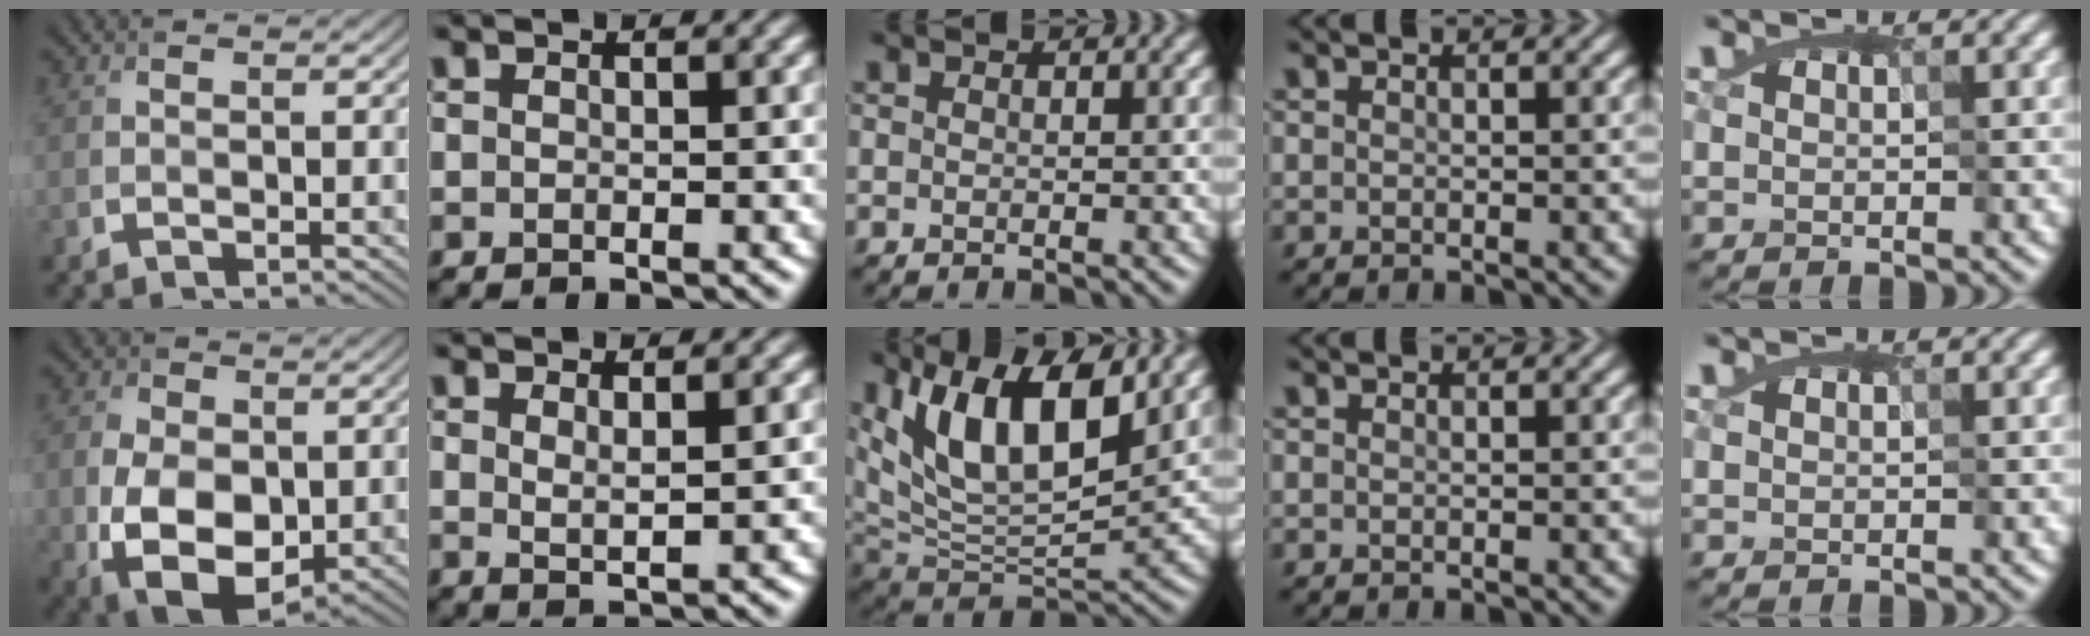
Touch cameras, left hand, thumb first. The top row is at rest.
{"thumb": {"total": 11.0, "force": [-1.3, 7.1, 8.3], "torque": [-0.190, -0.017, -0.020]}, "index": {"total": 1.5, "force": [0.8, 0.2, 1.2], "torque": [-0.022, -0.007, 0.014]}, "middle": {"total": 10.8, "force": [4.8, 4.2, 8.7], "torque": [-0.154, 0.003, 0.086]}}